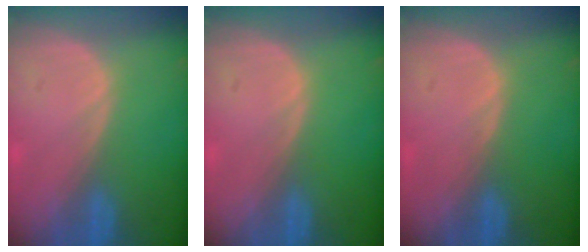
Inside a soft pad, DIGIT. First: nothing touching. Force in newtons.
{"total": 0.0}
{"total": 0.0}